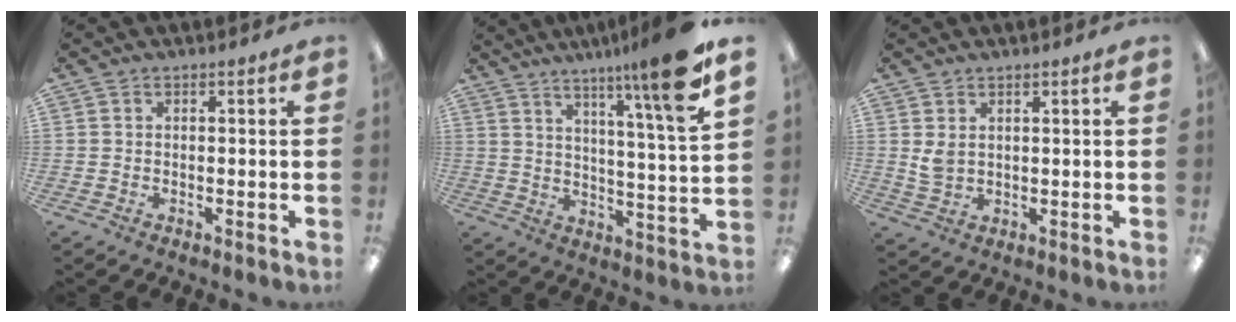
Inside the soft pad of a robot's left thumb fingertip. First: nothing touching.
{"total": 13.1, "force": [9.3, -0.7, 9.2], "torque": [-0.146, -0.055, 0.138]}
{"total": 3.4, "force": [1.7, 1.9, 2.3], "torque": [-0.039, -0.001, 0.028]}